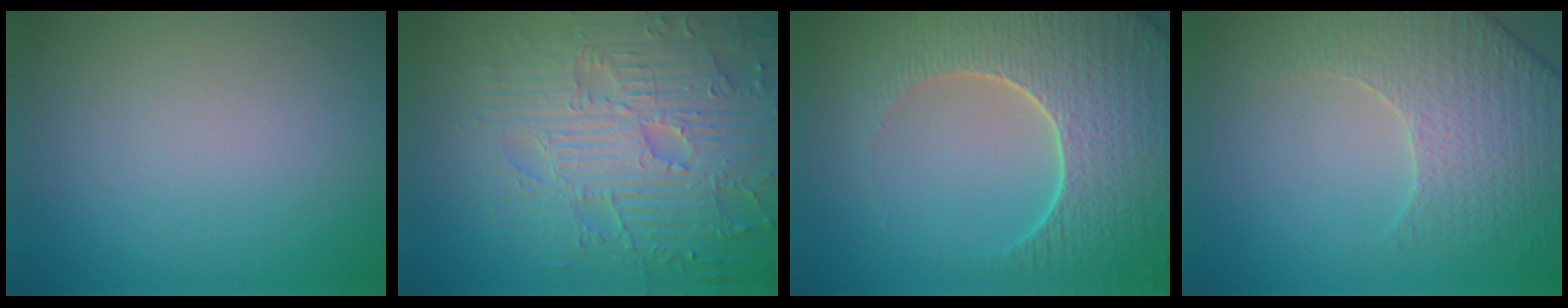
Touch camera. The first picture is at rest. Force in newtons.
{"total": 8.7, "press": 6.4, "slide": 5.8}
{"total": 8.0, "press": 6.2, "slide": 5.2}
{"total": 3.5, "press": 3.3, "slide": 0.9}